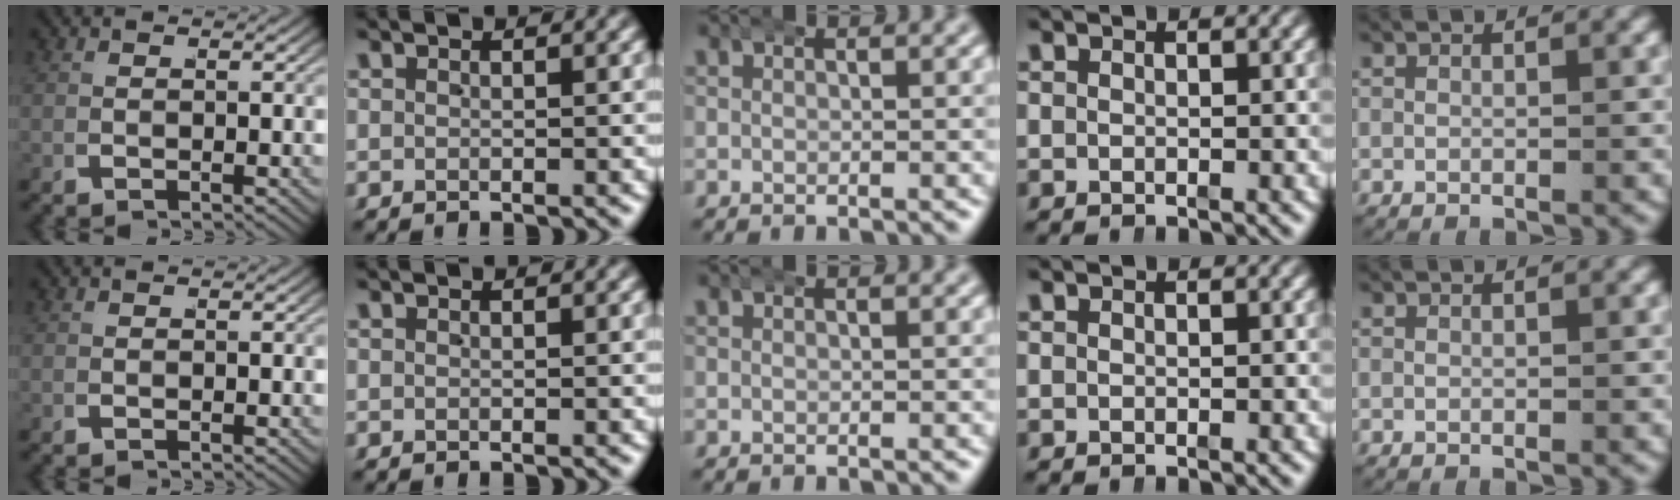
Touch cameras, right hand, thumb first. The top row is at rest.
{}